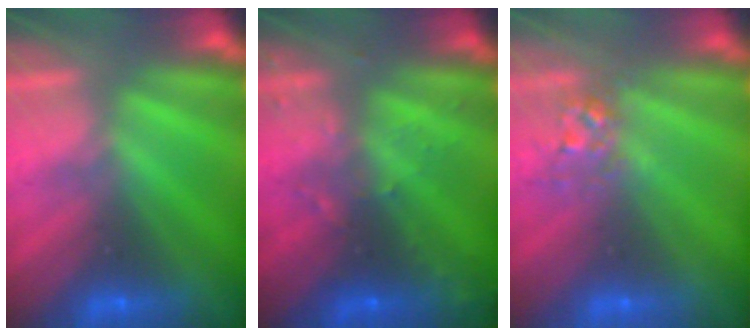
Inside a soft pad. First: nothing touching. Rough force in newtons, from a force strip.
{"total": 2.9}
{"total": 2.8}